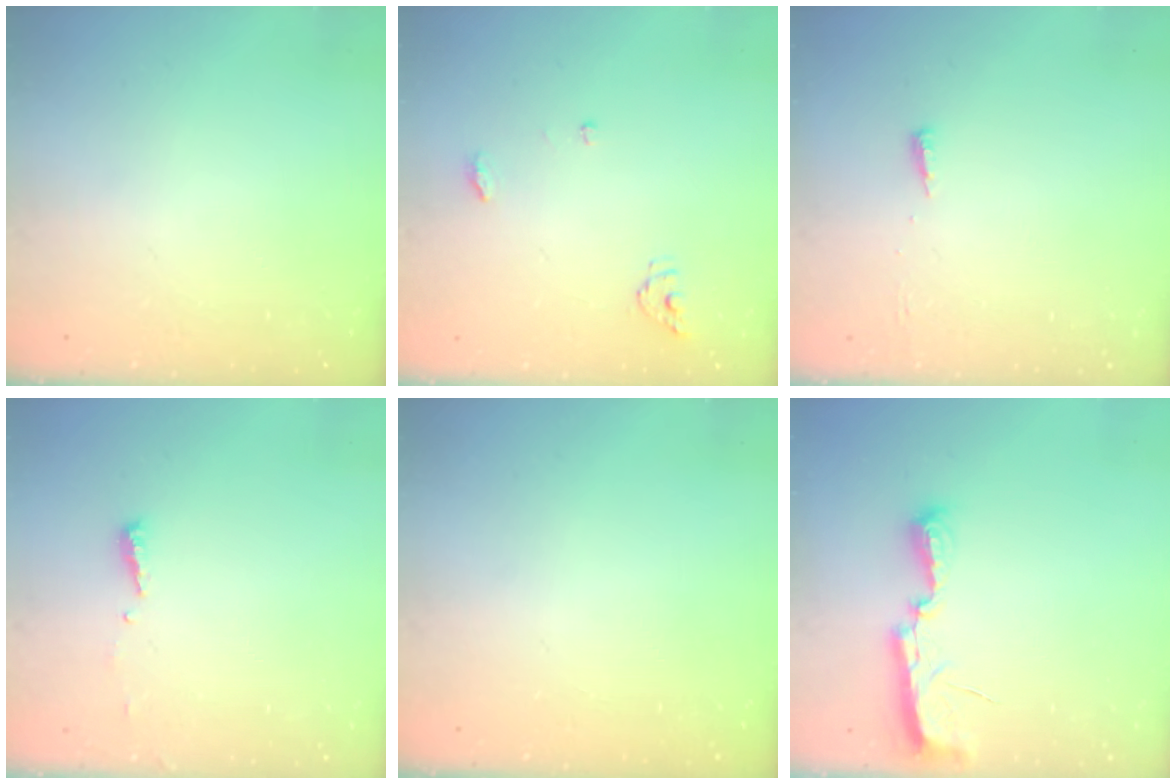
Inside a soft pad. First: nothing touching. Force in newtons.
{"total": 4.8, "press": 4.8, "slide": 0.4}
{"total": 3.7, "press": 3.7, "slide": 0.5}
{"total": 3.9, "press": 3.9, "slide": 0.4}
{"total": 0.0}
{"total": 7.4, "press": 7.3, "slide": 0.6}